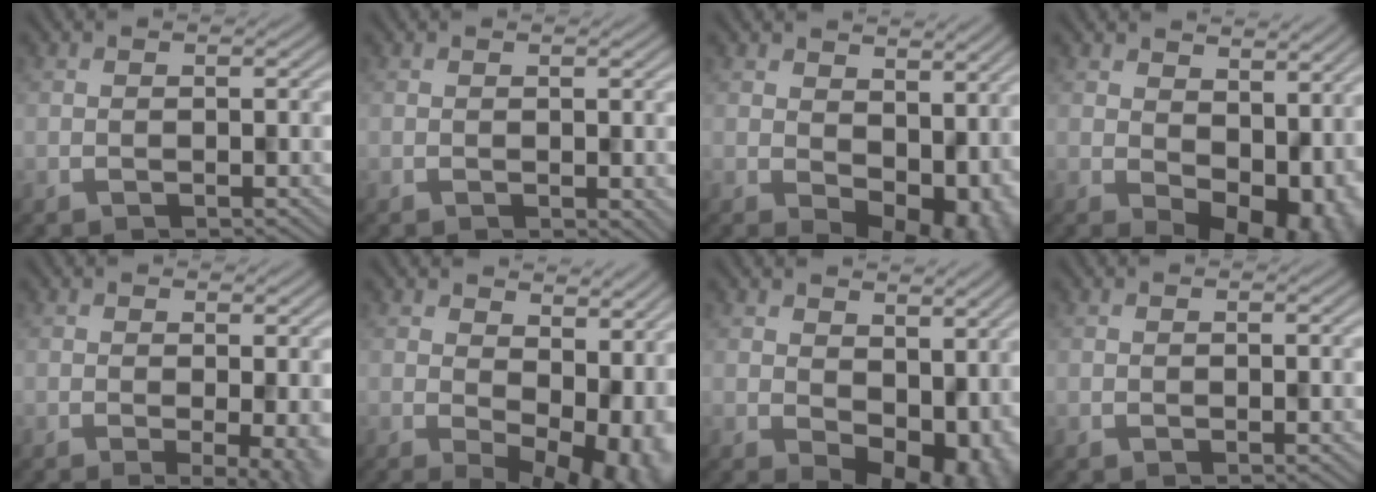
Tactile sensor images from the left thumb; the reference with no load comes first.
{"total": 1.5, "force": [-0.3, 0.8, 1.2], "torque": [-0.016, -0.004, 0.003]}
{"total": 9.1, "force": [0.4, 6.2, 6.7], "torque": [-0.083, -0.032, 0.028]}
{"total": 10.3, "force": [0.4, 7.0, 7.5], "torque": [-0.091, -0.036, 0.032]}
{"total": 5.0, "force": [-1.3, 1.4, 4.7], "torque": [-0.056, -0.010, 0.000]}
{"total": 12.8, "force": [-0.1, 7.8, 10.2], "torque": [-0.121, -0.039, 0.037]}
{"total": 9.3, "force": [0.1, 6.3, 6.8], "torque": [-0.085, -0.031, 0.022]}
{"total": 0.7, "force": [-0.1, 0.2, 0.7], "torque": [-0.011, 0.000, -0.002]}